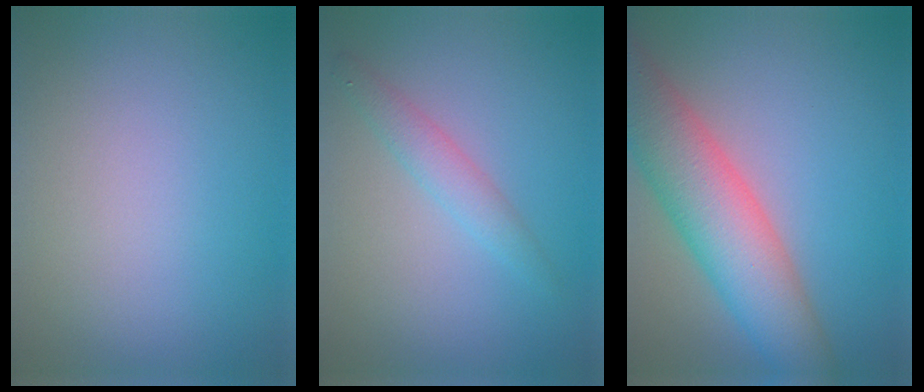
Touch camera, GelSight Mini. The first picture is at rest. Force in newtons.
{"total": 2.0, "press": 2.0, "slide": 0.1}
{"total": 8.7, "press": 8.6, "slide": 0.5}